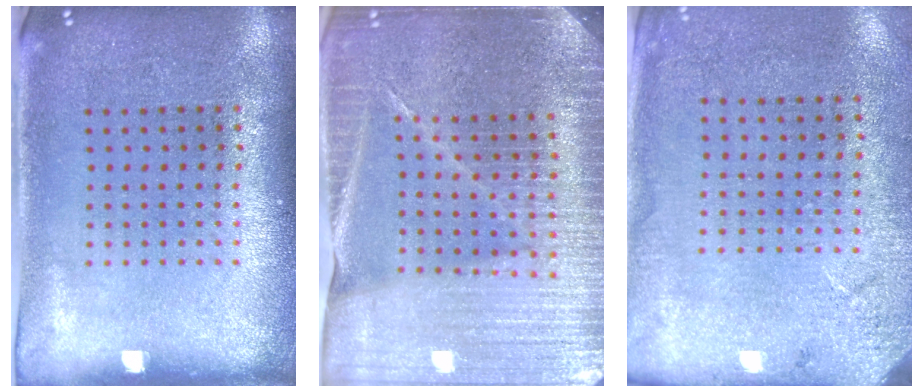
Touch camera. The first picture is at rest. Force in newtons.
{"total": 4.7, "press": 4.4, "slide": 1.8}
{"total": 2.6, "press": 2.4, "slide": 1.1}